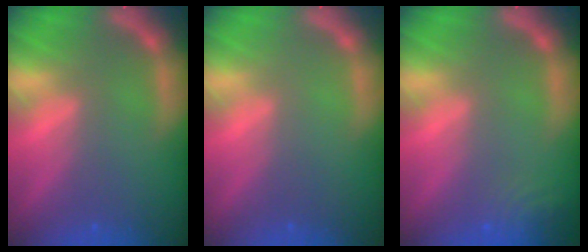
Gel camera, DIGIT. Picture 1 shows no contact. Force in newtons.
{"total": 0.0}
{"total": 3.5}